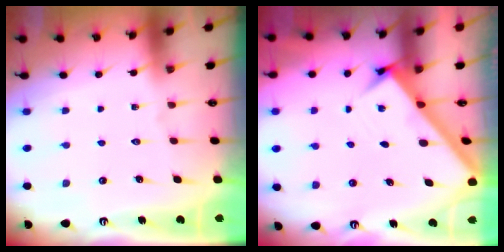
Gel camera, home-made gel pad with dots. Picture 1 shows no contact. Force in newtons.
{"total": 3.0, "press": 2.9, "slide": 0.4}